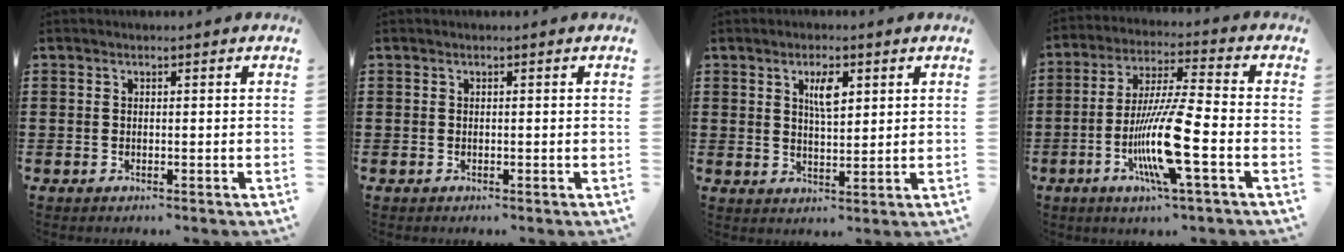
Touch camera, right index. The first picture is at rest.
{"total": 0.0}
{"total": 4.1, "force": [1.8, 1.5, 3.5], "torque": [-0.058, 0.000, 0.025]}
{"total": 12.6, "force": [-4.3, 1.0, 11.8], "torque": [-0.243, -0.014, -0.088]}